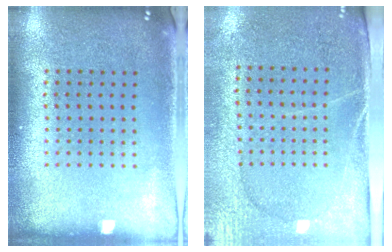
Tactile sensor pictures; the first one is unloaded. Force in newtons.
{"total": 2.9, "press": 2.5, "slide": 1.4}